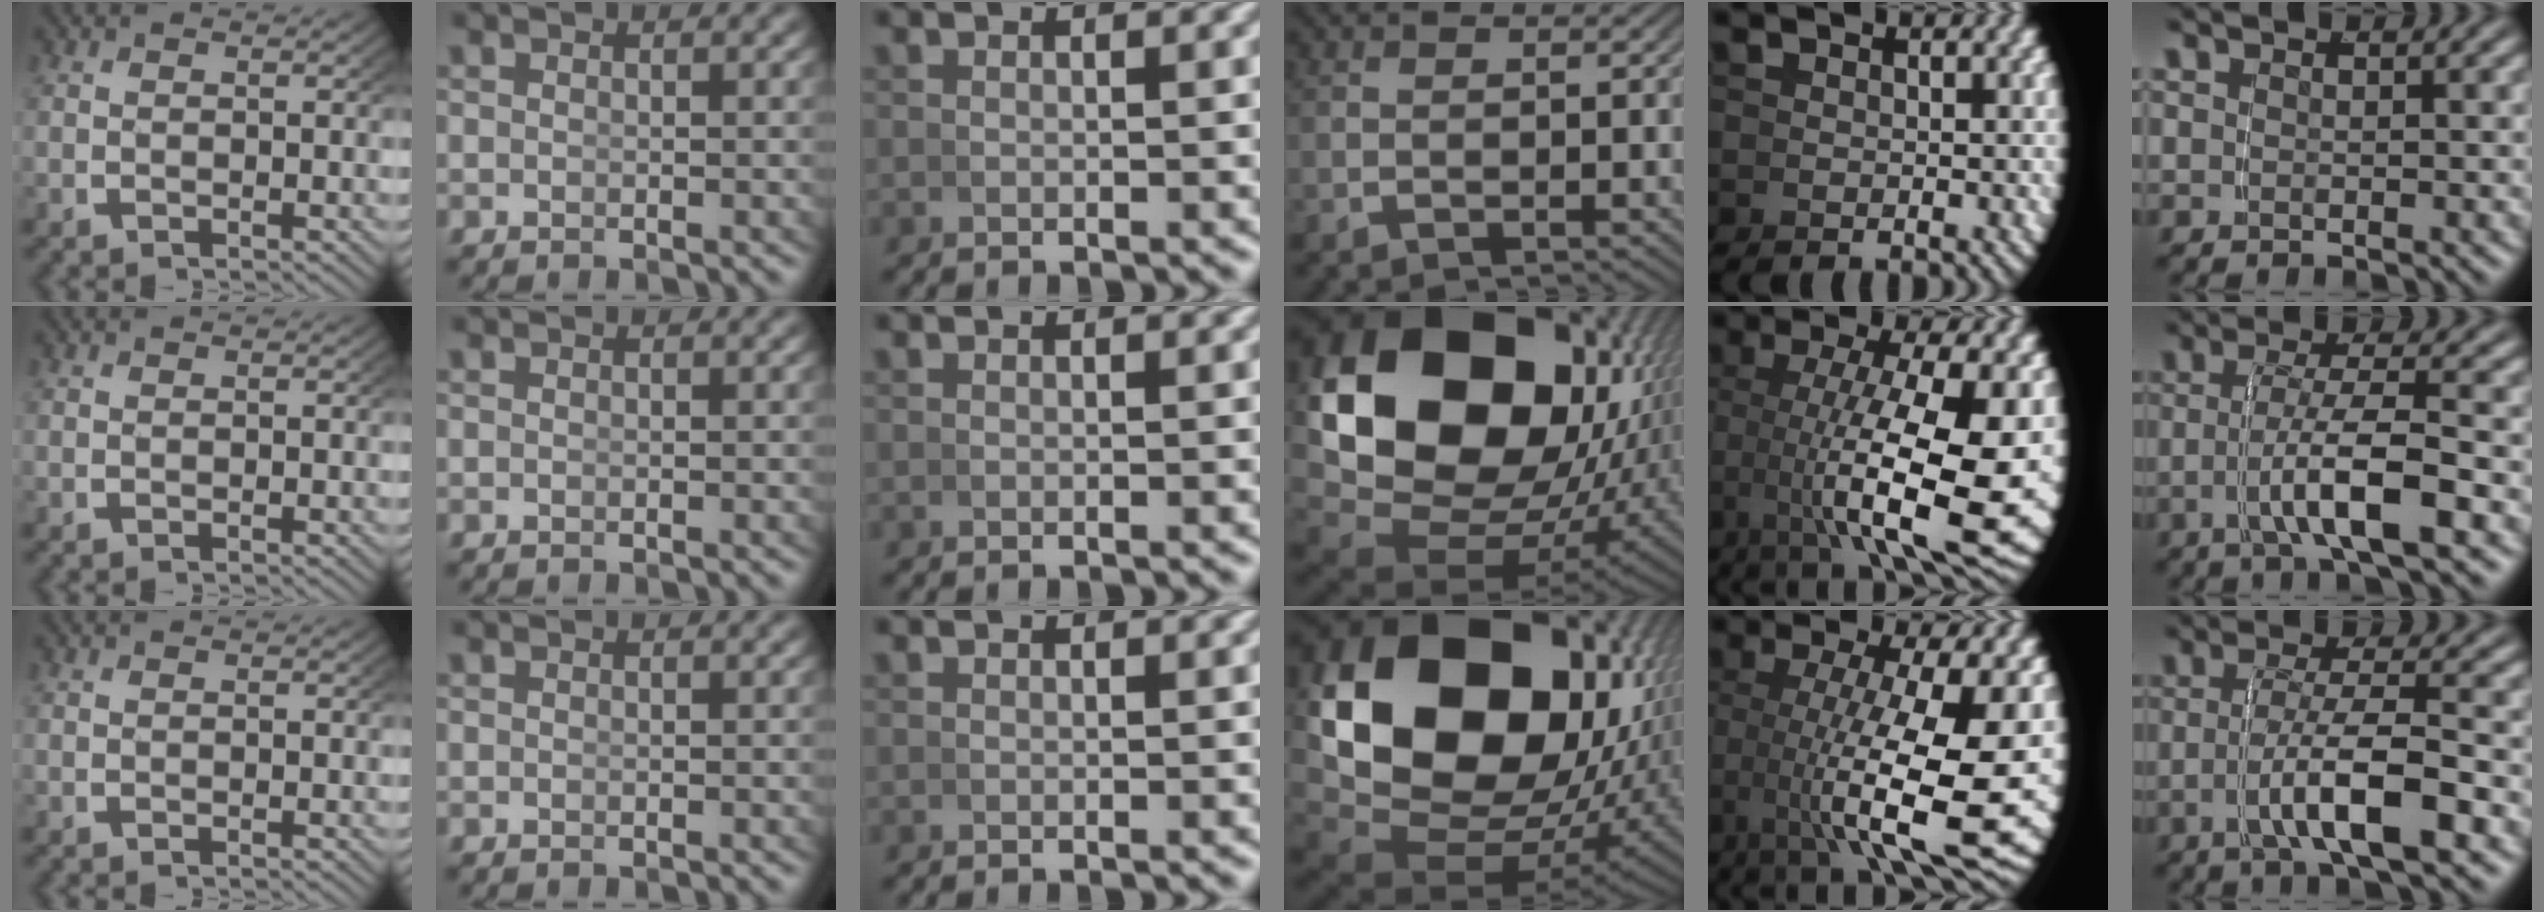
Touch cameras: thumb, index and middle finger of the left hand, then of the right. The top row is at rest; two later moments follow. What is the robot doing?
{"motion": "grasp_and_lifting", "object": "photo album"}